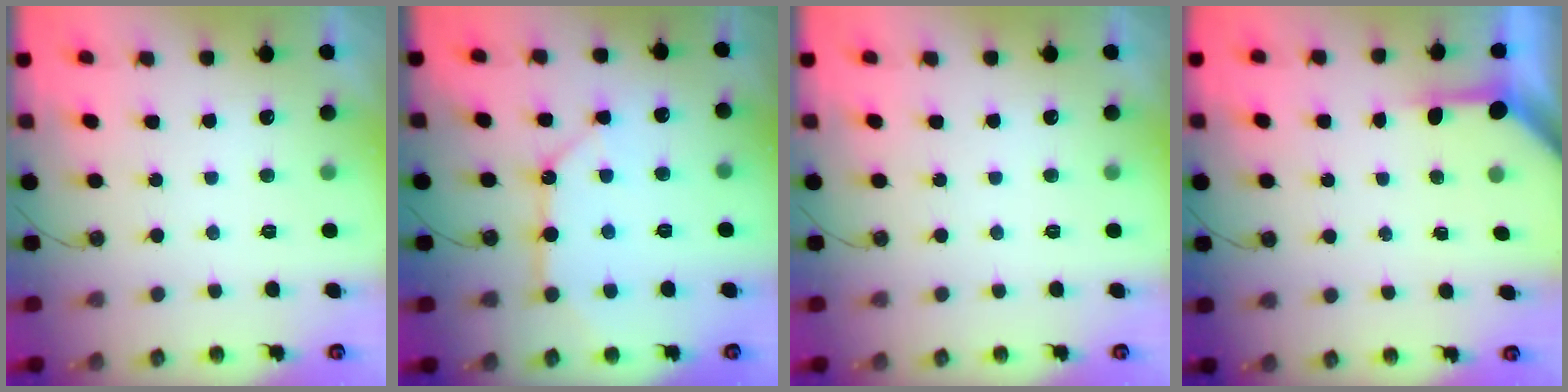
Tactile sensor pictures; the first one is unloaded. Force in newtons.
{"total": 11.4, "press": 11.4, "slide": 0.9}
{"total": 0.0}
{"total": 3.4, "press": 3.4, "slide": 0.4}